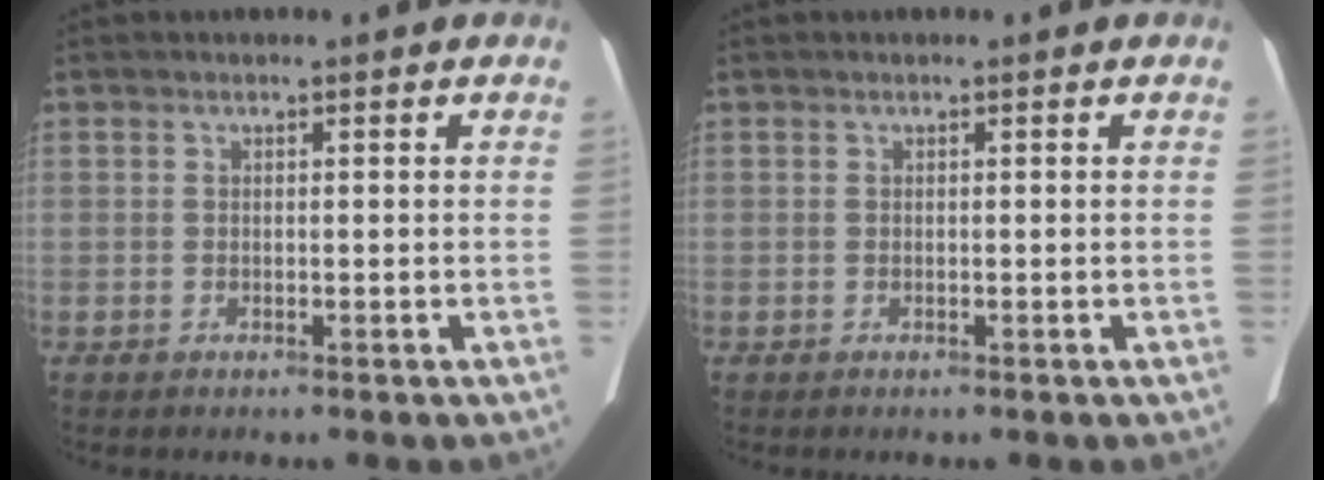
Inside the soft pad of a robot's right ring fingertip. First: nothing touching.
{"total": 0.0}